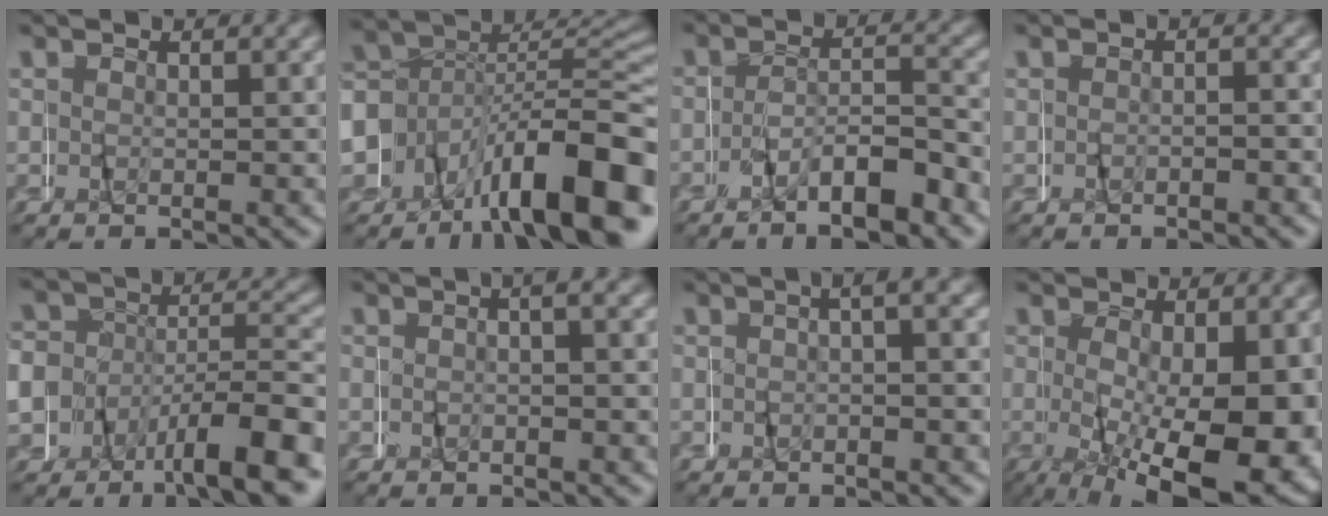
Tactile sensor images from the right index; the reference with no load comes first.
{"total": 14.7, "force": [-5.5, 10.0, 9.3], "torque": [-0.168, -0.013, -0.093]}
{"total": 4.7, "force": [-4.0, 1.3, 2.2], "torque": [-0.029, 0.009, -0.076]}
{"total": 1.3, "force": [-1.2, 0.2, 0.3], "torque": [-0.008, 0.009, -0.025]}
{"total": 9.5, "force": [-3.8, 6.9, 5.3], "torque": [-0.108, -0.008, -0.068]}
{"total": 0.7, "force": [-0.5, -0.2, 0.4], "torque": [-0.007, 0.008, -0.012]}
{"total": 1.3, "force": [-0.6, -0.2, 1.2], "torque": [-0.015, 0.014, -0.016]}
{"total": 11.5, "force": [-3.1, 4.7, 10.0], "torque": [-0.147, -0.029, -0.030]}